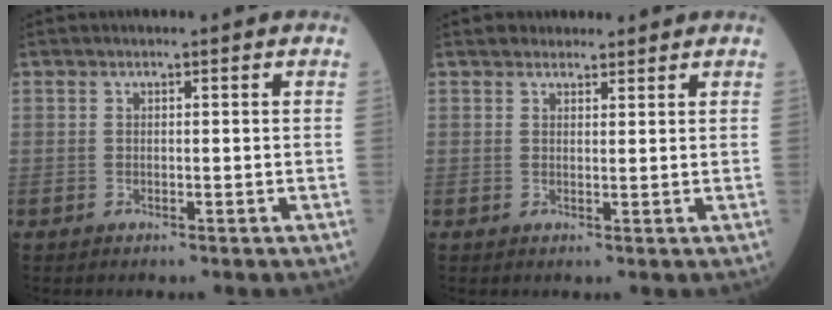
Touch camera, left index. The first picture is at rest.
{"total": 3.6, "force": [3.2, 1.4, 0.7], "torque": [-0.001, 0.021, 0.049]}